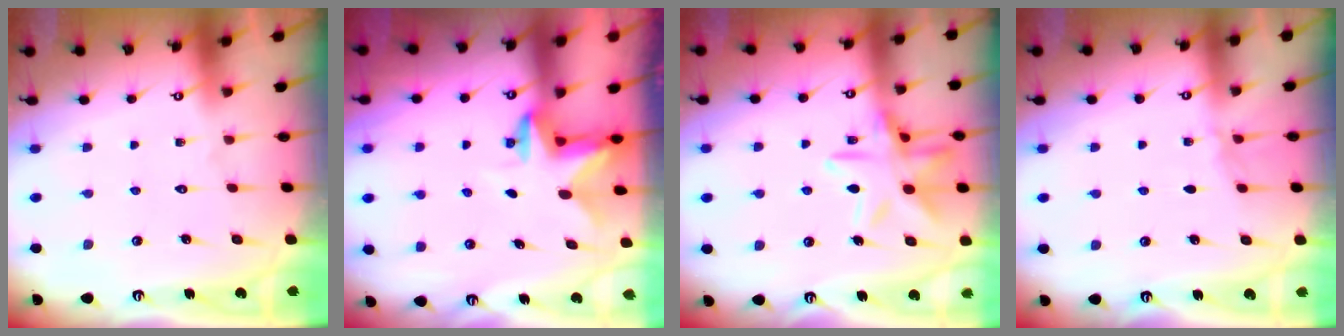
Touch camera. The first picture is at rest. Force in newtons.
{"total": 2.7, "press": 2.7, "slide": 0.5}
{"total": 14.4, "press": 14.4, "slide": 1.1}
{"total": 2.5, "press": 2.5, "slide": 0.5}